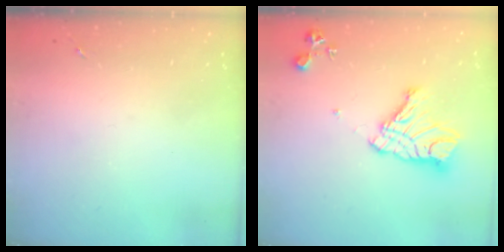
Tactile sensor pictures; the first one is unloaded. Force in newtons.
{"total": 14.4, "press": 14.3, "slide": 1.3}